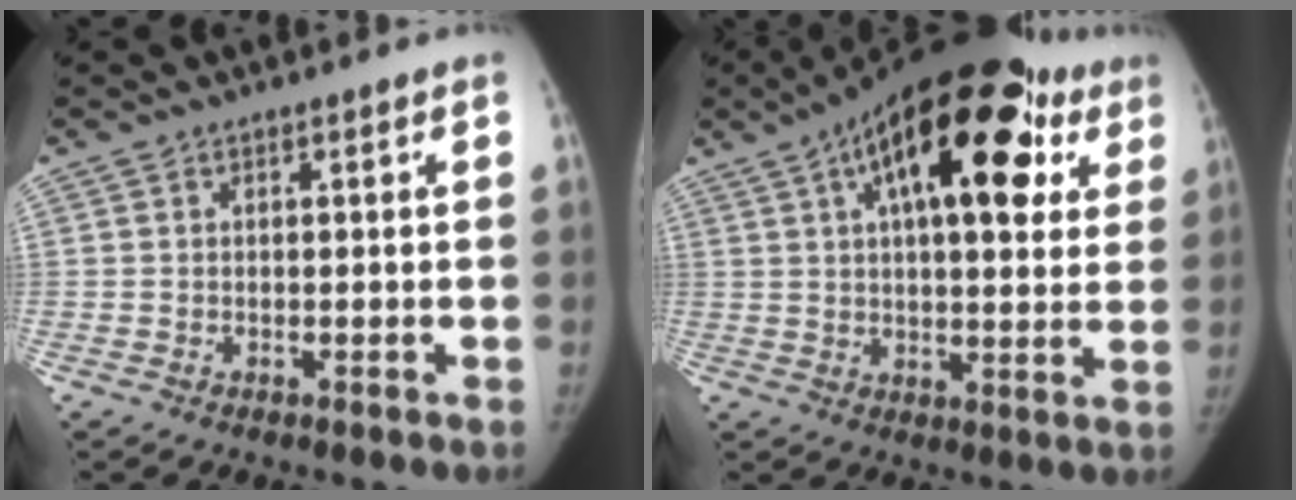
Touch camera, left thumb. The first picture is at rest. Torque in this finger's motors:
{"motor_torque": [0.05, 1.11, 1.43, -1.34, 0.14]}